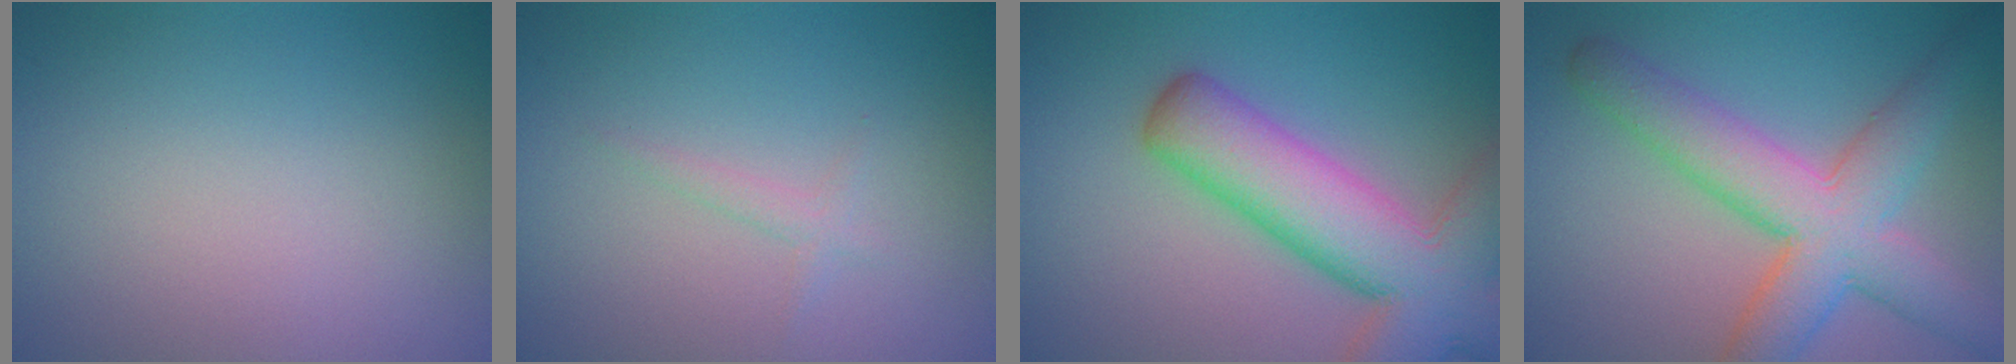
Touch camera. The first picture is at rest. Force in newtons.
{"total": 0.9, "press": 0.9, "slide": 0.1}
{"total": 11.0, "press": 11.0, "slide": 0.6}
{"total": 7.7, "press": 7.7, "slide": 0.3}